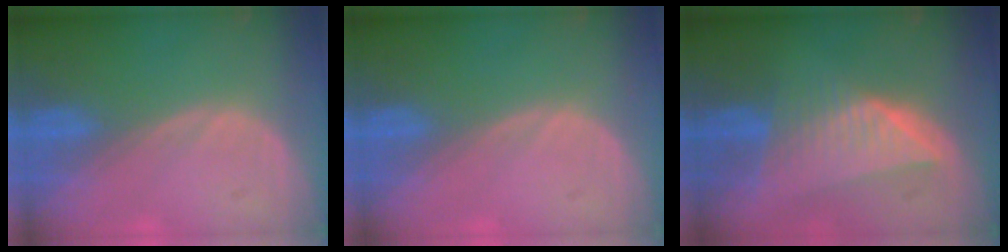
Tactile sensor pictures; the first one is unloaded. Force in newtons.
{"total": 0.0}
{"total": 8.0, "press": 7.3, "slide": 3.4}